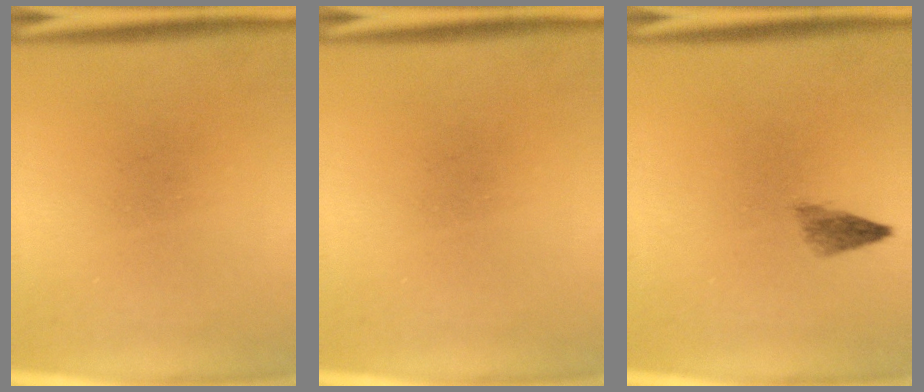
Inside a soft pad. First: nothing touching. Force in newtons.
{"total": 0.0}
{"total": 1.9}